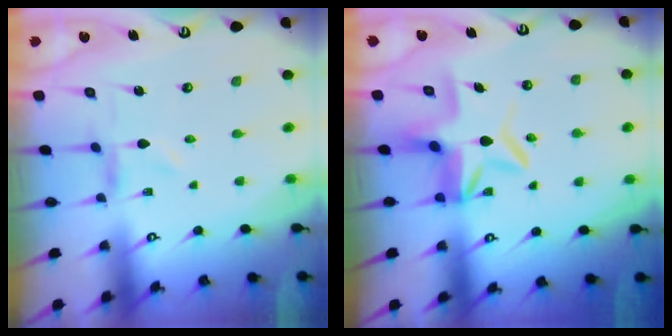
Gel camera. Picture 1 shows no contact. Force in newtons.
{"total": 7.3, "press": 7.0, "slide": 2.1}